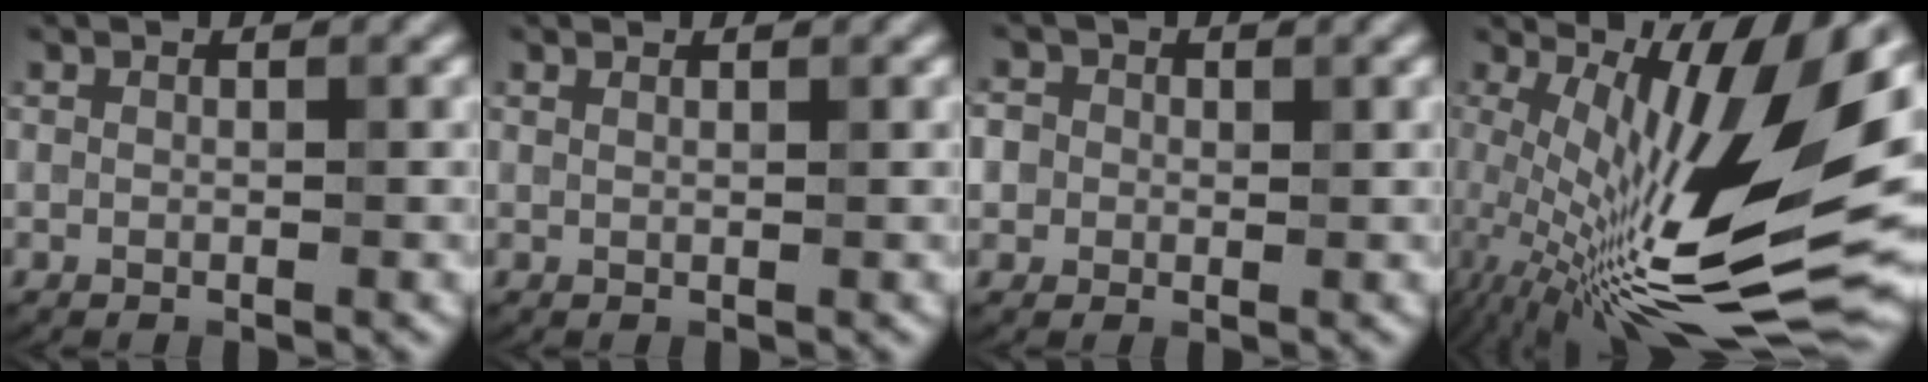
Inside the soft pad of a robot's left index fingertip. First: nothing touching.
{"total": 0.9, "force": [0.8, 0.2, 0.3], "torque": [-0.004, -0.003, 0.007]}
{"total": 3.3, "force": [0.7, 3.0, 1.2], "torque": [-0.008, 0.015, -0.012]}
{"total": 16.7, "force": [2.2, 5.1, 15.8], "torque": [-0.270, -0.011, 0.053]}